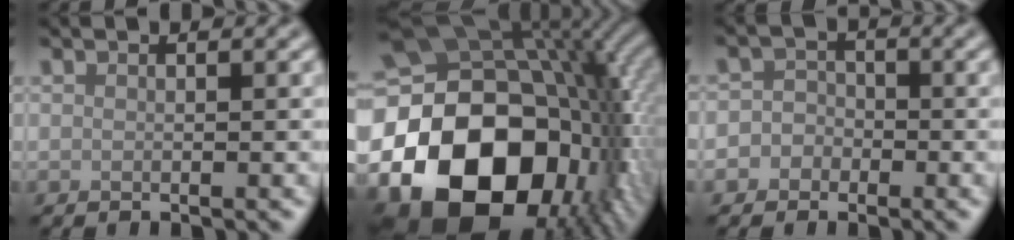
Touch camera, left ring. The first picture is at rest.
{"total": 22.1, "force": [-4.3, 16.0, 14.6], "torque": [-0.270, -0.038, -0.058]}
{"total": 3.4, "force": [-1.4, 3.0, 0.5], "torque": [0.027, 0.008, -0.042]}